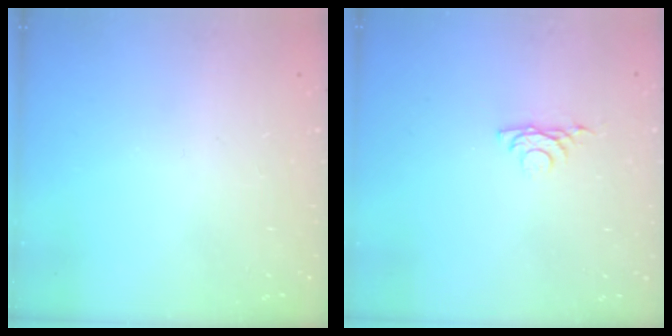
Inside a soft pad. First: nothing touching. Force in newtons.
{"total": 4.3, "press": 4.2, "slide": 0.8}